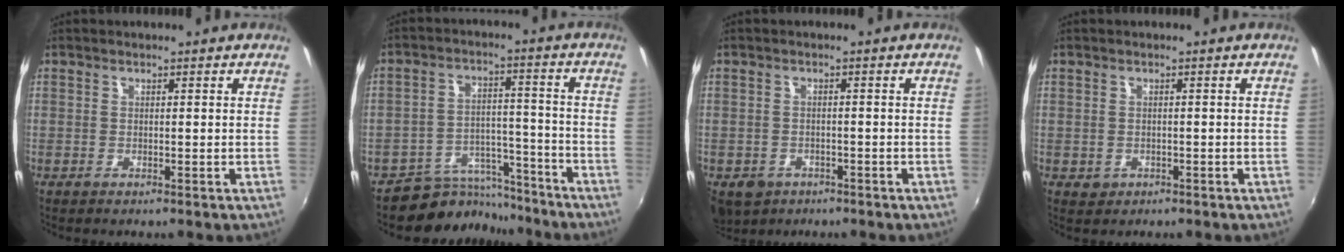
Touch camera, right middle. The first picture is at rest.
{"total": 10.0, "force": [-9.1, 4.1, 0.0], "torque": [-0.005, 0.042, -0.142]}
{"total": 5.5, "force": [-3.0, 4.1, 2.0], "torque": [-0.051, -0.009, -0.044]}
{"total": 1.7, "force": [-0.6, 1.5, 0.6], "torque": [-0.012, -0.004, -0.005]}